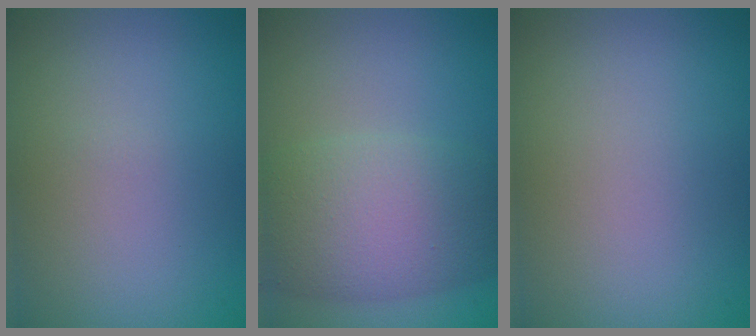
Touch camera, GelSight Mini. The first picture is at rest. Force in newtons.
{"total": 7.9, "press": 7.9, "slide": 0.1}
{"total": 0.0}